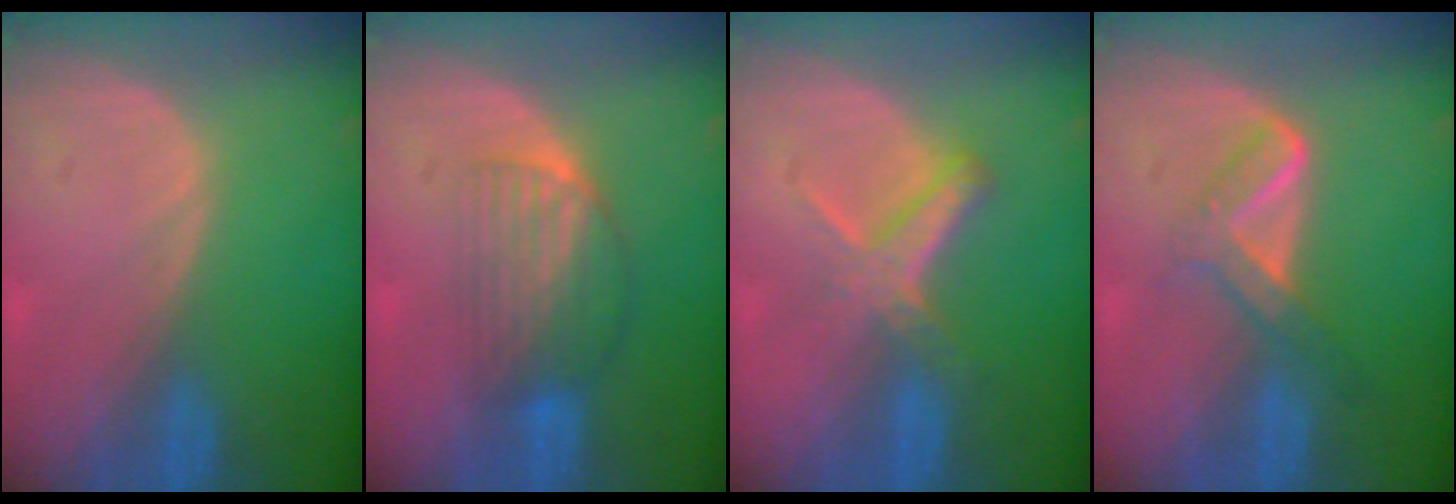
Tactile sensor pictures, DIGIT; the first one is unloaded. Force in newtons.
{"total": 6.8, "press": 6.0, "slide": 3.2}
{"total": 5.6, "press": 5.1, "slide": 2.3}
{"total": 5.2, "press": 4.6, "slide": 2.4}